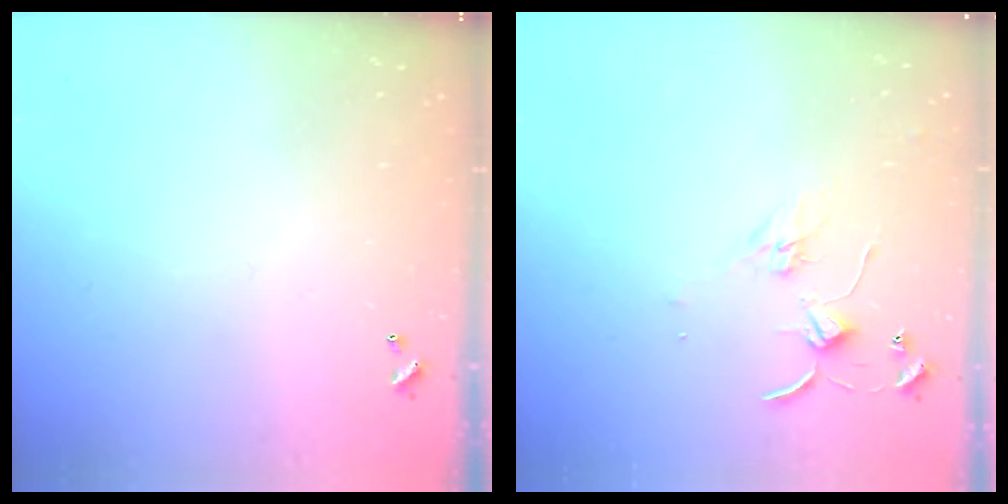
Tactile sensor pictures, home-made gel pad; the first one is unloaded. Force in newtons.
{"total": 1.4, "press": 1.3, "slide": 0.2}